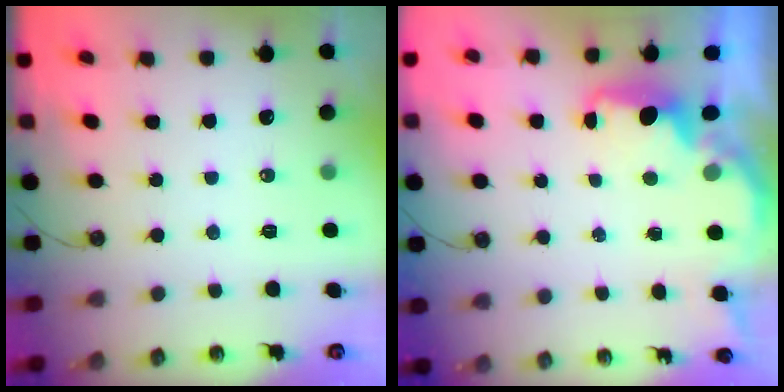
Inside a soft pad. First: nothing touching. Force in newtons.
{"total": 2.2, "press": 2.0, "slide": 0.8}